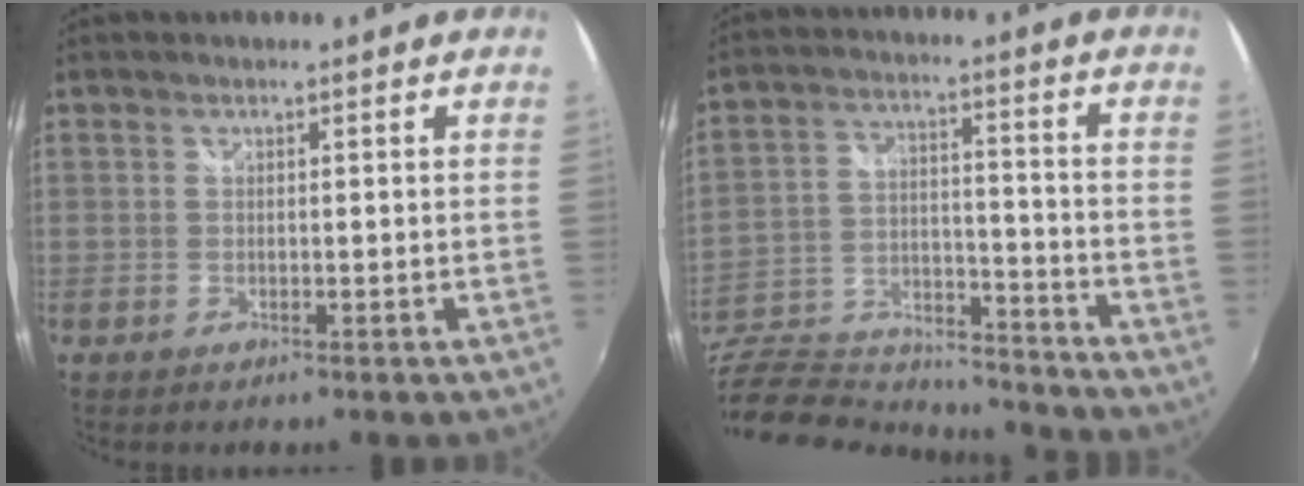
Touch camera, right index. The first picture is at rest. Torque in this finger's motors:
{"motor_torque": [-2.13, 0.01, -0.04, -0.07]}